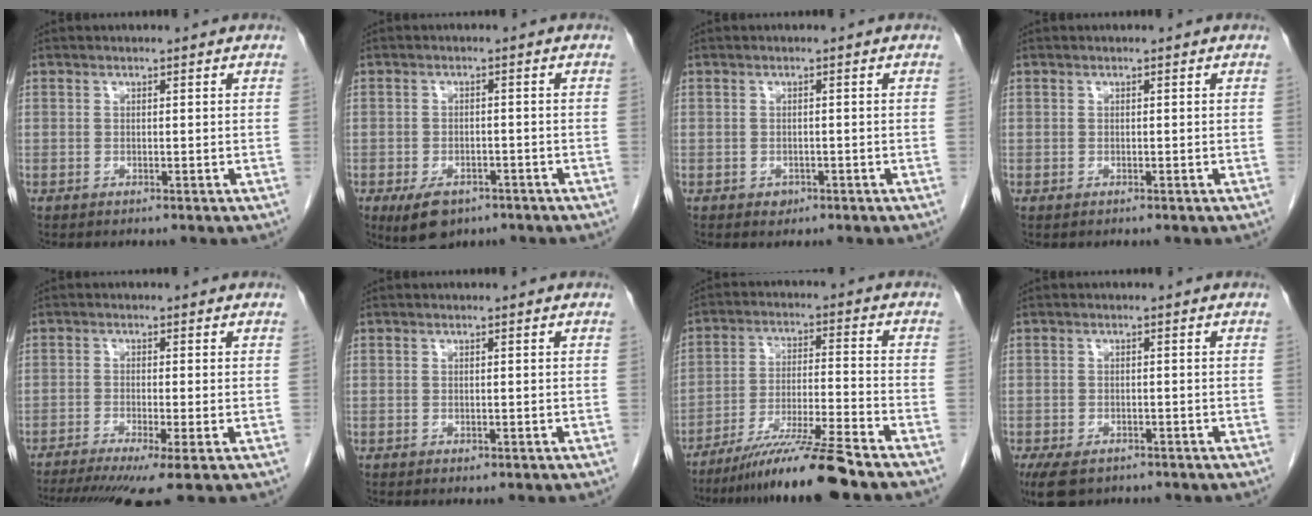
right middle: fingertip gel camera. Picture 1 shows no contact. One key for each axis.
{"total": 6.0, "fx": -3.8, "fy": 3.3, "fz": 3.2, "tx": -0.056, "ty": -0.004, "tz": -0.053}
{"total": 1.2, "fx": -0.6, "fy": 0.9, "fz": 0.4, "tx": -0.004, "ty": 0.003, "tz": -0.005}
{"total": 0.0}
{"total": 9.8, "fx": -6.8, "fy": 0.3, "fz": 7.1, "tx": -0.109, "ty": -0.015, "tz": -0.110}
{"total": 0.0}
{"total": 11.8, "fx": -9.5, "fy": -1.7, "fz": 6.7, "tx": -0.111, "ty": -0.024, "tz": -0.168}
{"total": 6.1, "fx": -4.2, "fy": 3.2, "fz": 3.0, "tx": -0.053, "ty": -0.008, "tz": -0.064}